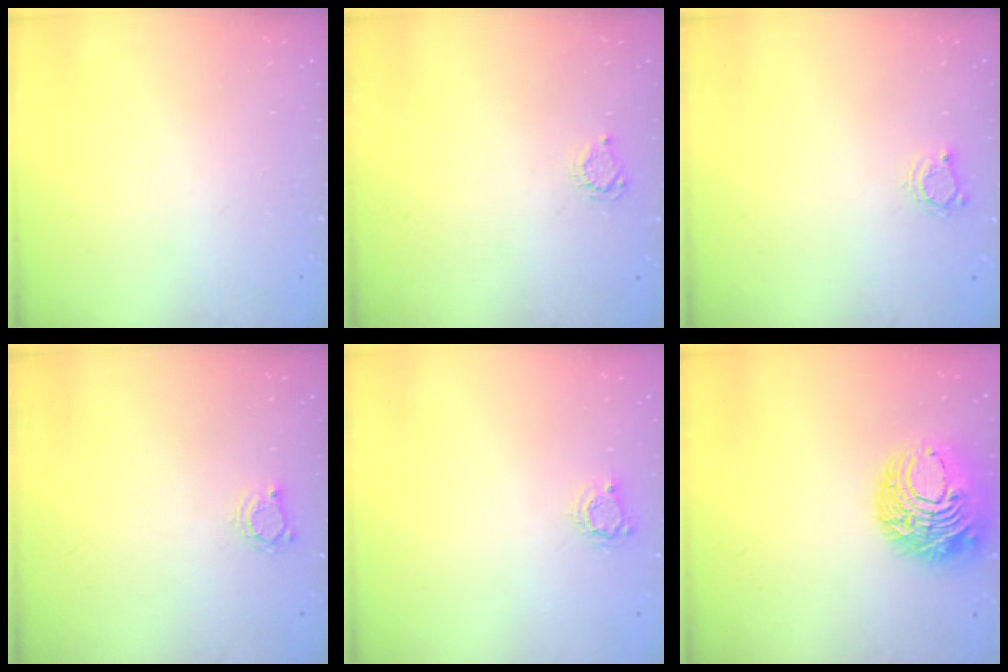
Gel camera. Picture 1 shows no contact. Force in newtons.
{"total": 3.8, "press": 3.7, "slide": 0.4}
{"total": 2.9, "press": 2.9, "slide": 0.3}
{"total": 2.9, "press": 2.9, "slide": 0.3}
{"total": 3.8, "press": 3.8, "slide": 0.5}
{"total": 12.9, "press": 12.8, "slide": 1.5}